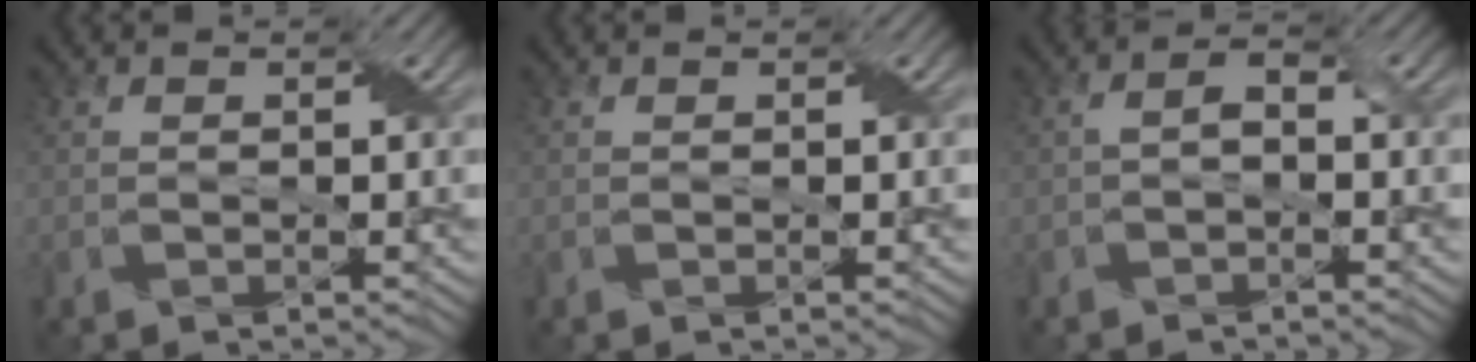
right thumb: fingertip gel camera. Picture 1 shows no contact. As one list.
[{"total": 0.0}, {"total": 2.2, "force": [-0.5, 1.1, 1.8], "torque": [-0.040, 0.007, -0.013]}]